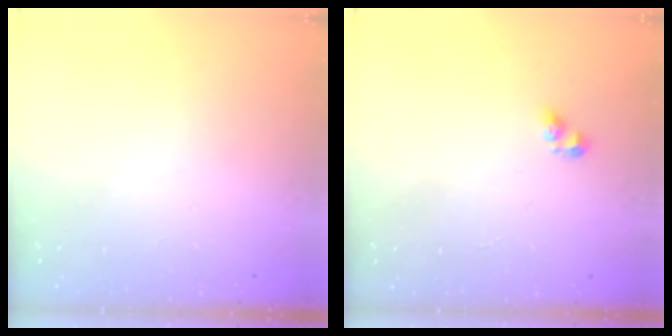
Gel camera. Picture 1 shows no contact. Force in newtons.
{"total": 3.9, "press": 3.8, "slide": 0.4}